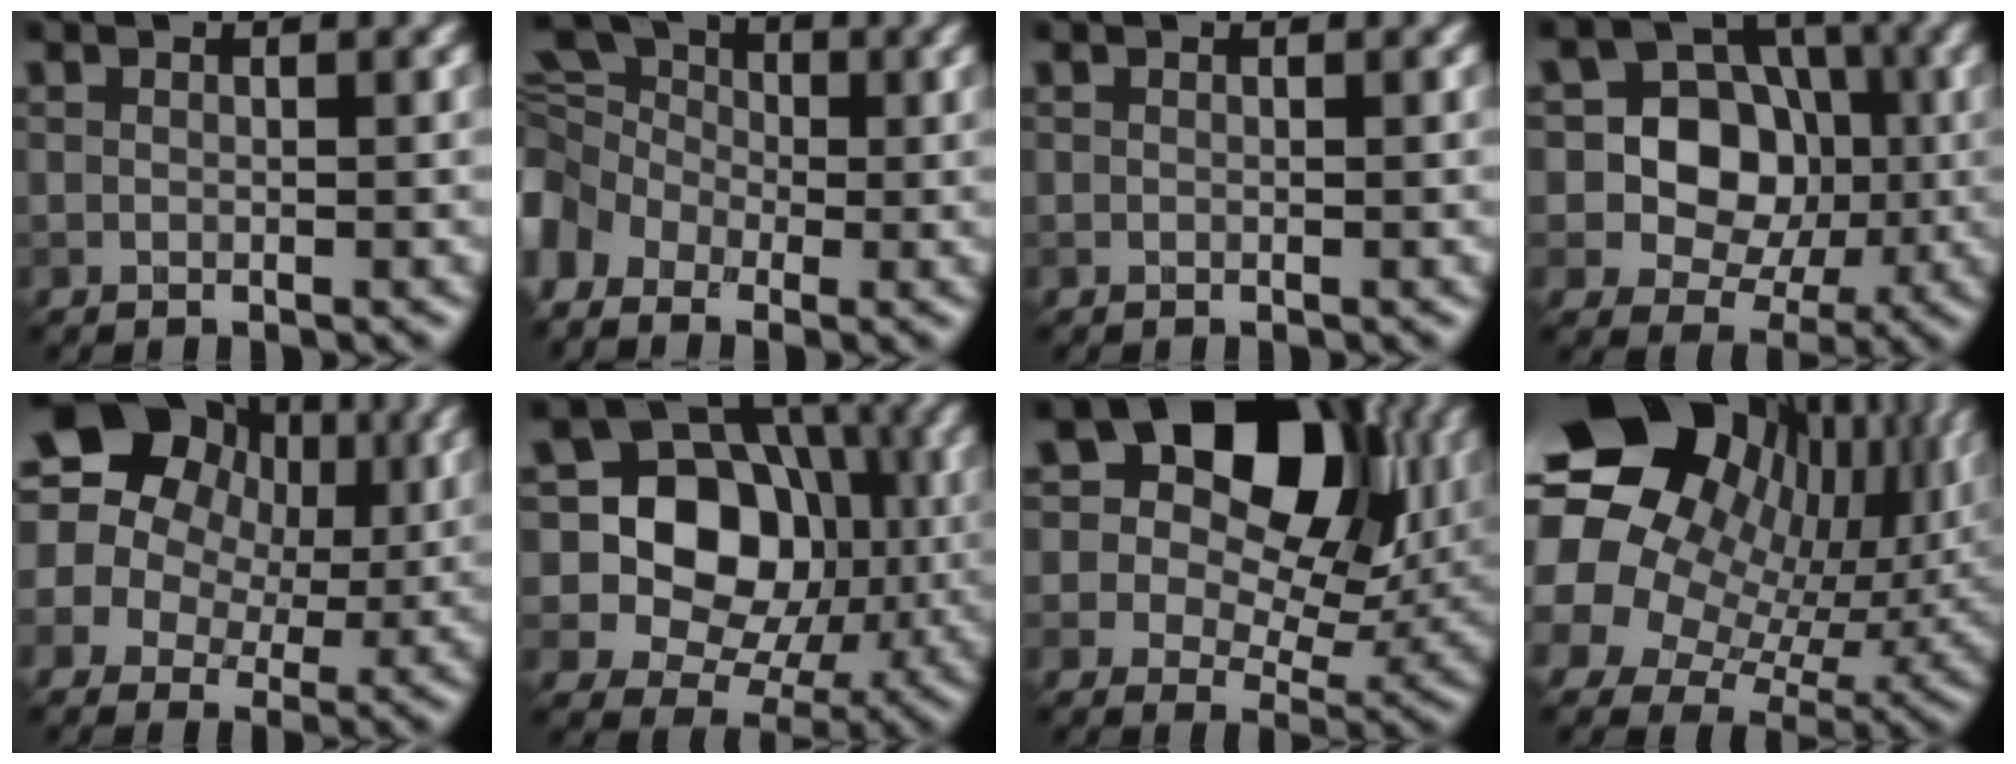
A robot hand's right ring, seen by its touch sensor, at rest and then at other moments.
{"total": 6.7, "force": [0.3, 4.9, 4.6], "torque": [-0.090, 0.031, -0.012]}
{"total": 0.0}
{"total": 9.5, "force": [0.7, 8.1, 4.9], "torque": [-0.079, 0.031, -0.017]}
{"total": 15.9, "force": [5.8, 12.6, 7.8], "torque": [-0.163, 0.033, 0.081]}
{"total": 16.0, "force": [2.0, 13.4, 8.5], "torque": [-0.171, 0.049, 0.018]}
{"total": 16.6, "force": [7.7, 11.0, 9.9], "torque": [-0.167, 0.067, 0.112]}
{"total": 20.9, "force": [6.5, 15.4, 12.5], "torque": [-0.251, 0.017, 0.106]}